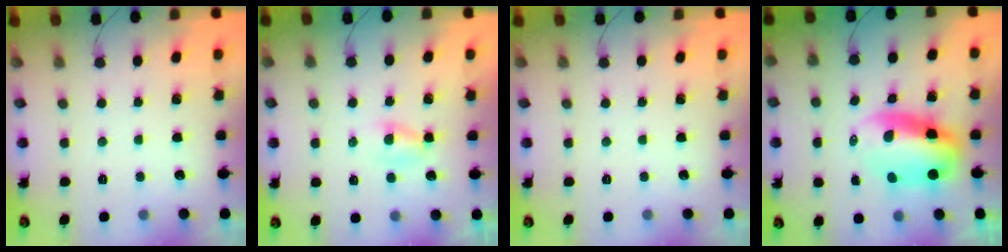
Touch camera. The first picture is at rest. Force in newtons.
{"total": 1.4, "press": 1.3, "slide": 0.7}
{"total": 0.0}
{"total": 8.4, "press": 8.1, "slide": 2.2}